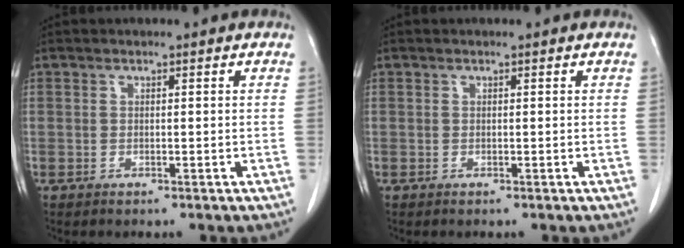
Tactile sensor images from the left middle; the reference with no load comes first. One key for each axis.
{"total": 0.0}